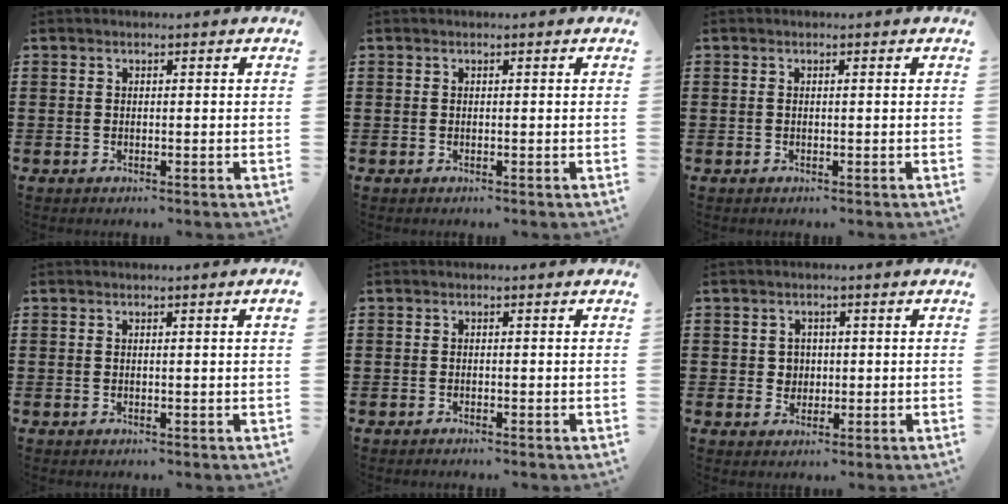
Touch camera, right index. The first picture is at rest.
{"total": 0.0}
{"total": 0.0}
{"total": 0.6, "force": [0.2, -0.3, 0.5], "torque": [-0.008, -0.004, 0.002]}
{"total": 0.6, "force": [-0.6, -0.1, 0.1], "torque": [-0.003, -0.004, -0.011]}
{"total": 2.1, "force": [0.3, 2.0, 0.6], "torque": [-0.019, 0.009, 0.003]}